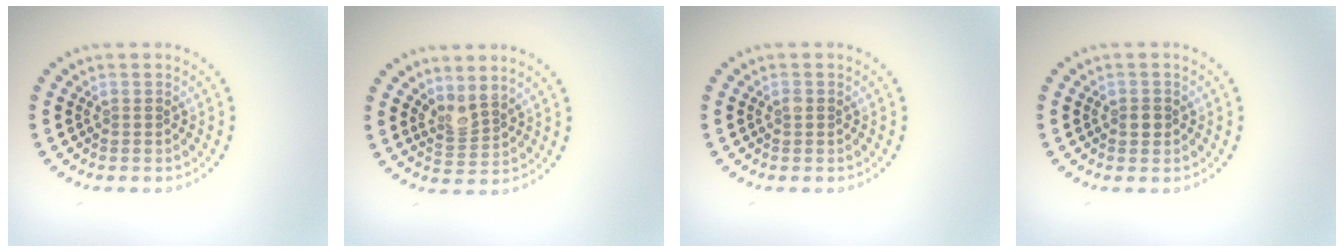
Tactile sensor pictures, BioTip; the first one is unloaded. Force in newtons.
{"total": 2.0, "press": 1.5, "slide": 1.3}
{"total": 0.7, "press": 0.7, "slide": 0.1}
{"total": 1.1, "press": 1.1, "slide": 0.3}